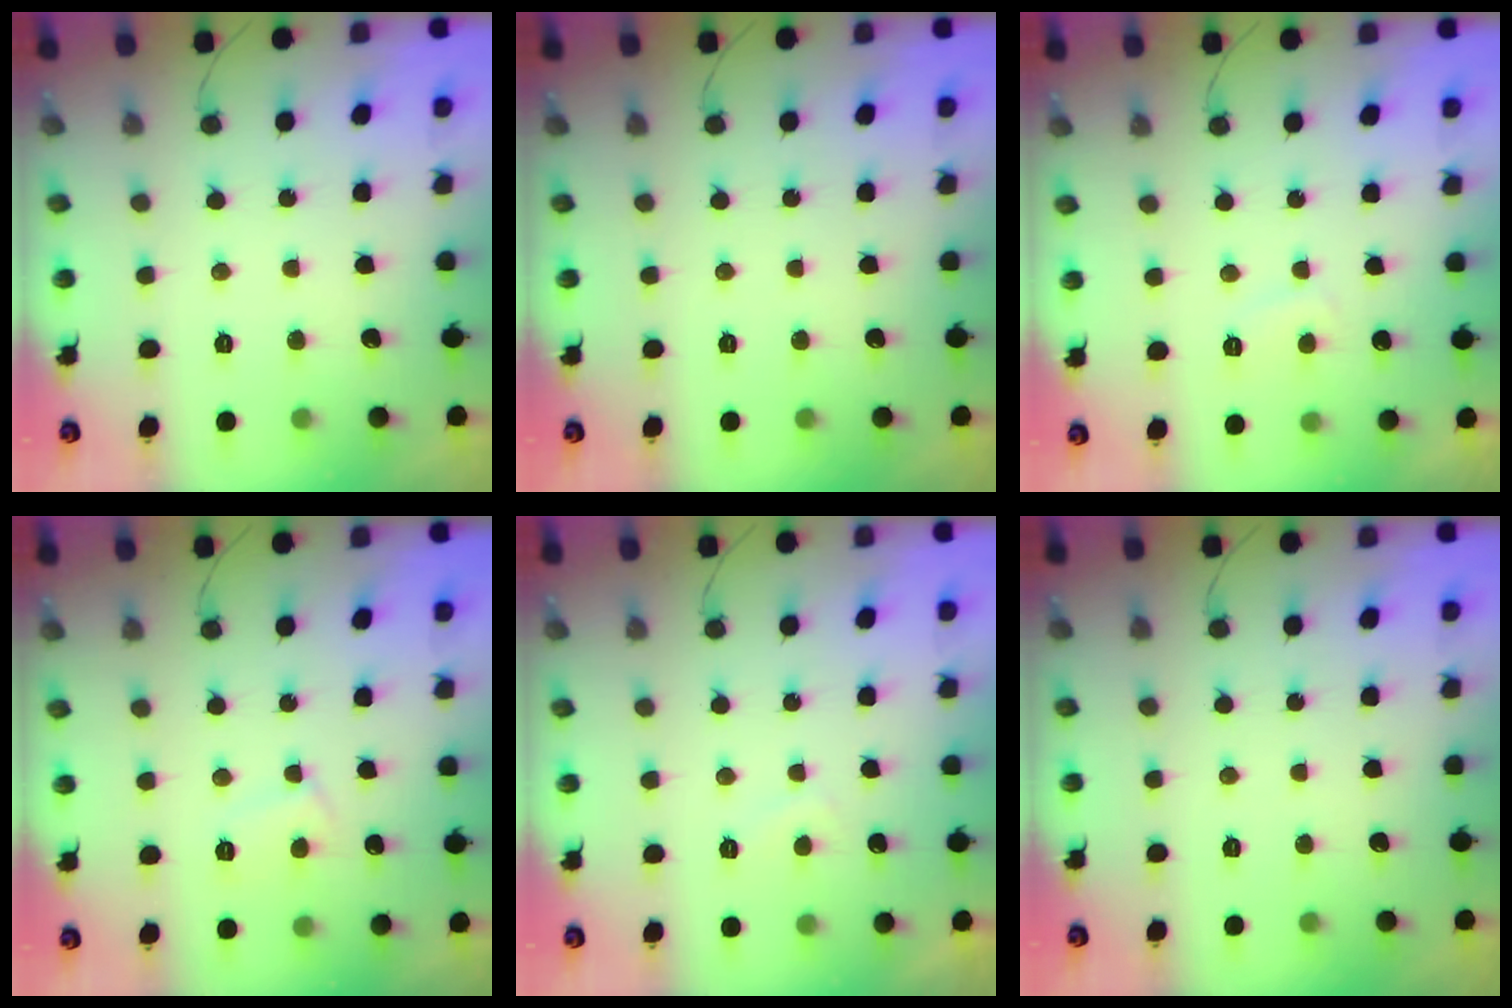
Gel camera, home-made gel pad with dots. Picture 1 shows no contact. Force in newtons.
{"total": 0.0}
{"total": 2.6, "press": 2.5, "slide": 0.7}
{"total": 5.2, "press": 5.2, "slide": 0.4}
{"total": 1.1, "press": 0.9, "slide": 0.6}
{"total": 0.0}